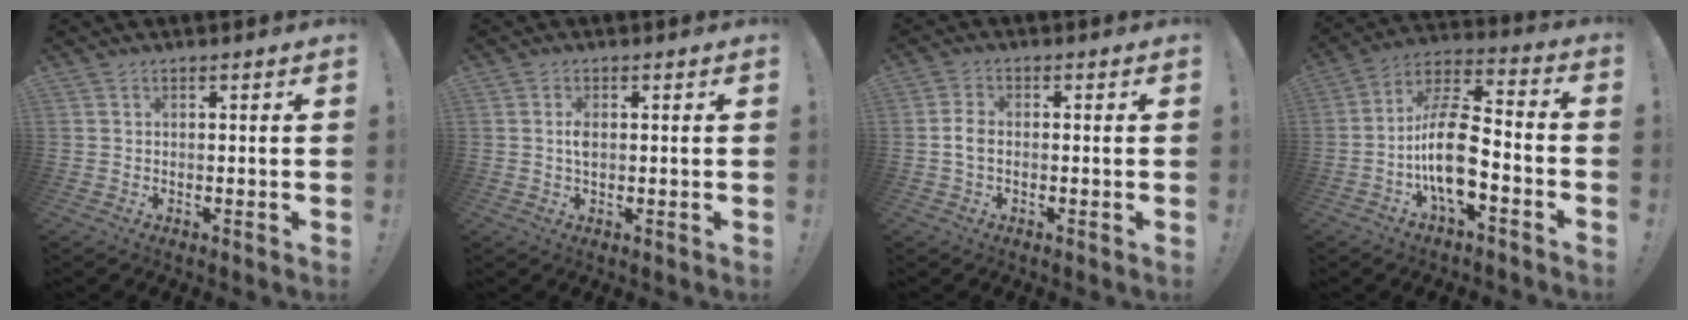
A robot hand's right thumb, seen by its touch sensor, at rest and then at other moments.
{"total": 2.4, "force": [0.1, 1.2, 2.1], "torque": [-0.034, 0.002, -0.001]}
{"total": 3.5, "force": [-0.5, 2.2, 2.6], "torque": [-0.058, 0.006, -0.012]}
{"total": 17.4, "force": [-4.4, 8.1, 14.8], "torque": [-0.284, 0.028, -0.075]}